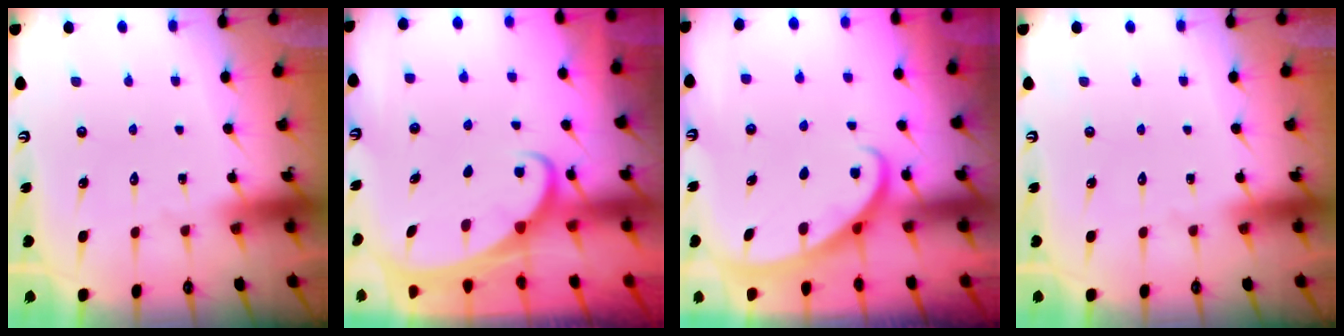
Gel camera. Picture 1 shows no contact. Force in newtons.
{"total": 2.1, "press": 2.0, "slide": 0.3}
{"total": 2.8, "press": 2.8, "slide": 0.1}
{"total": 0.0}